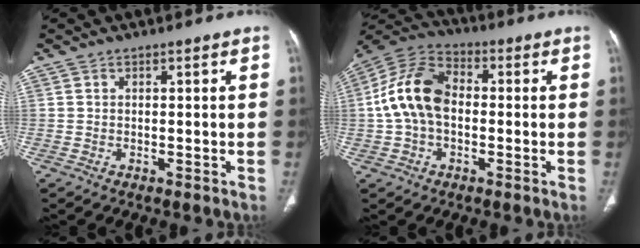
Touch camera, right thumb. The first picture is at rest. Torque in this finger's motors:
{"motor_torque": [-0.42, 1.09, 1.04, -0.16, 0.16]}